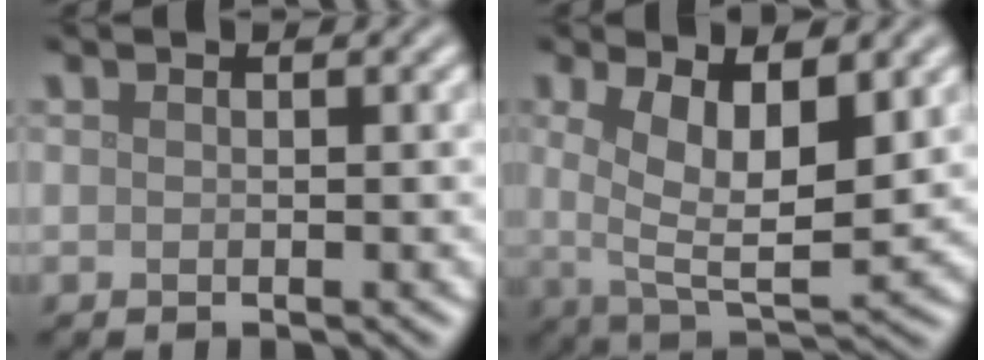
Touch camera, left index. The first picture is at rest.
{"total": 7.6, "force": [1.7, 2.9, 6.8], "torque": [-0.123, -0.008, 0.030]}